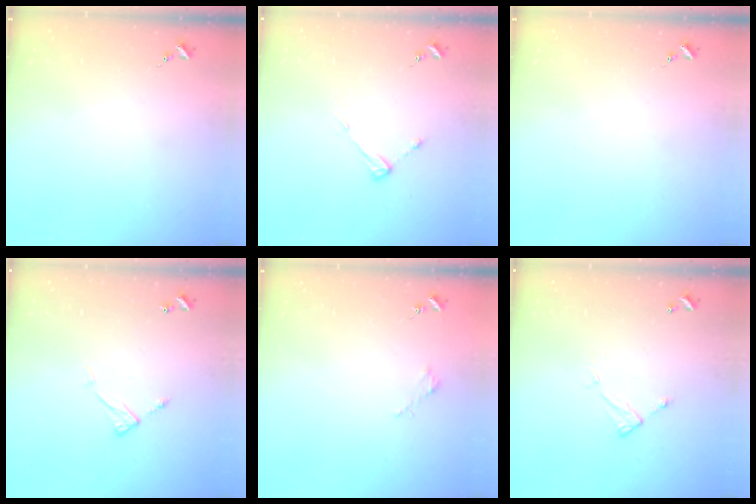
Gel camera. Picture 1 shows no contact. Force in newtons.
{"total": 4.7, "press": 4.7, "slide": 0.4}
{"total": 0.0}
{"total": 6.5, "press": 6.5, "slide": 0.3}
{"total": 1.8, "press": 1.8, "slide": 0.2}
{"total": 5.0, "press": 5.0, "slide": 0.2}